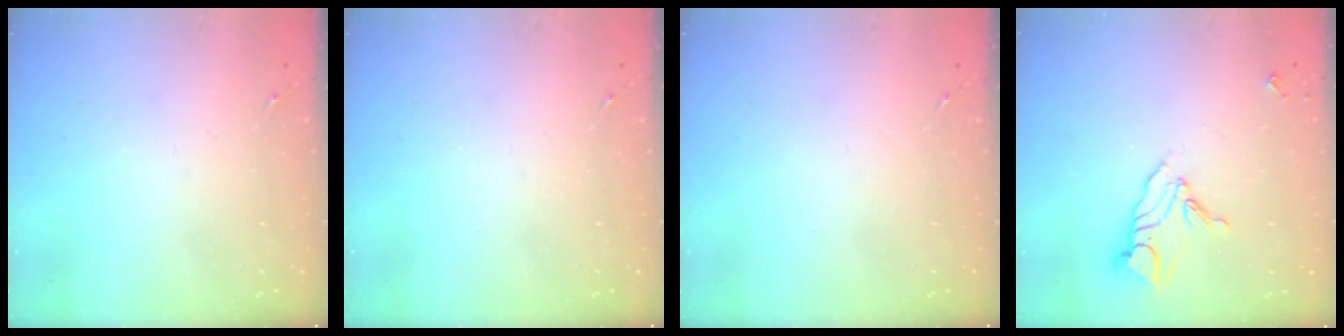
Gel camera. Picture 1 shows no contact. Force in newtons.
{"total": 0.0}
{"total": 0.0}
{"total": 10.7, "press": 10.6, "slide": 1.0}